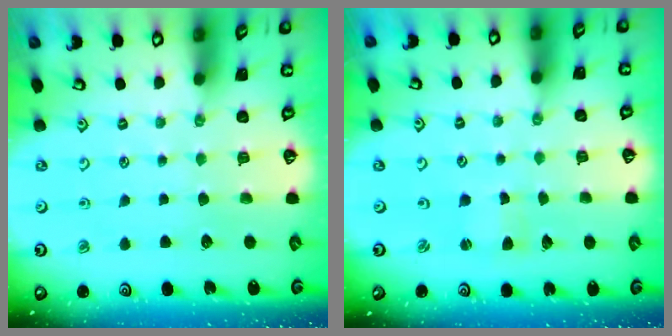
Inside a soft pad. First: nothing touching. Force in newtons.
{"total": 0.9, "press": 0.9, "slide": 0.2}